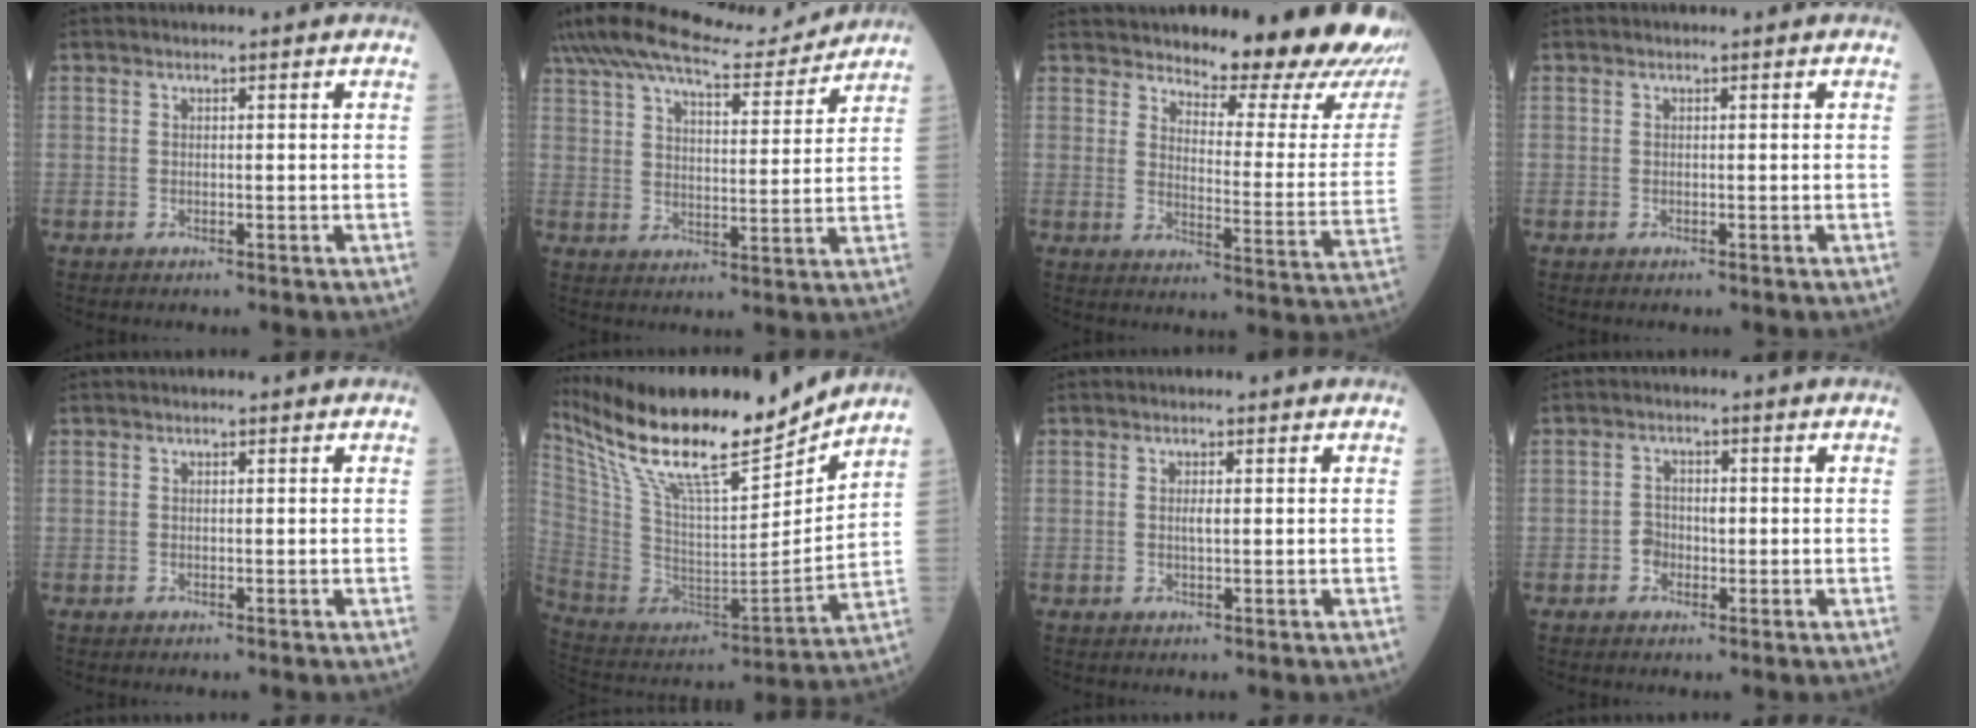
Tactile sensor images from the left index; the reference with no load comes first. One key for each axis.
{"total": 14.9, "fx": 13.8, "fy": 2.0, "fz": 5.3, "tx": -0.100, "ty": 0.017, "tz": 0.212}
{"total": 20.1, "fx": 17.6, "fy": 2.1, "fz": 9.4, "tx": -0.123, "ty": -0.088, "tz": 0.210}
{"total": 0.0}
{"total": 0.0}
{"total": 23.0, "fx": 19.2, "fy": 2.6, "fz": 12.5, "tx": -0.240, "ty": -0.012, "tz": 0.337}
{"total": 1.1, "fx": 0.1, "fy": 0.2, "fz": 1.1, "tx": -0.024, "ty": -0.001, "tz": 0.002}
{"total": 2.5, "fx": -0.7, "fy": 2.0, "fz": 1.3, "tx": -0.021, "ty": 0.007, "tz": -0.013}